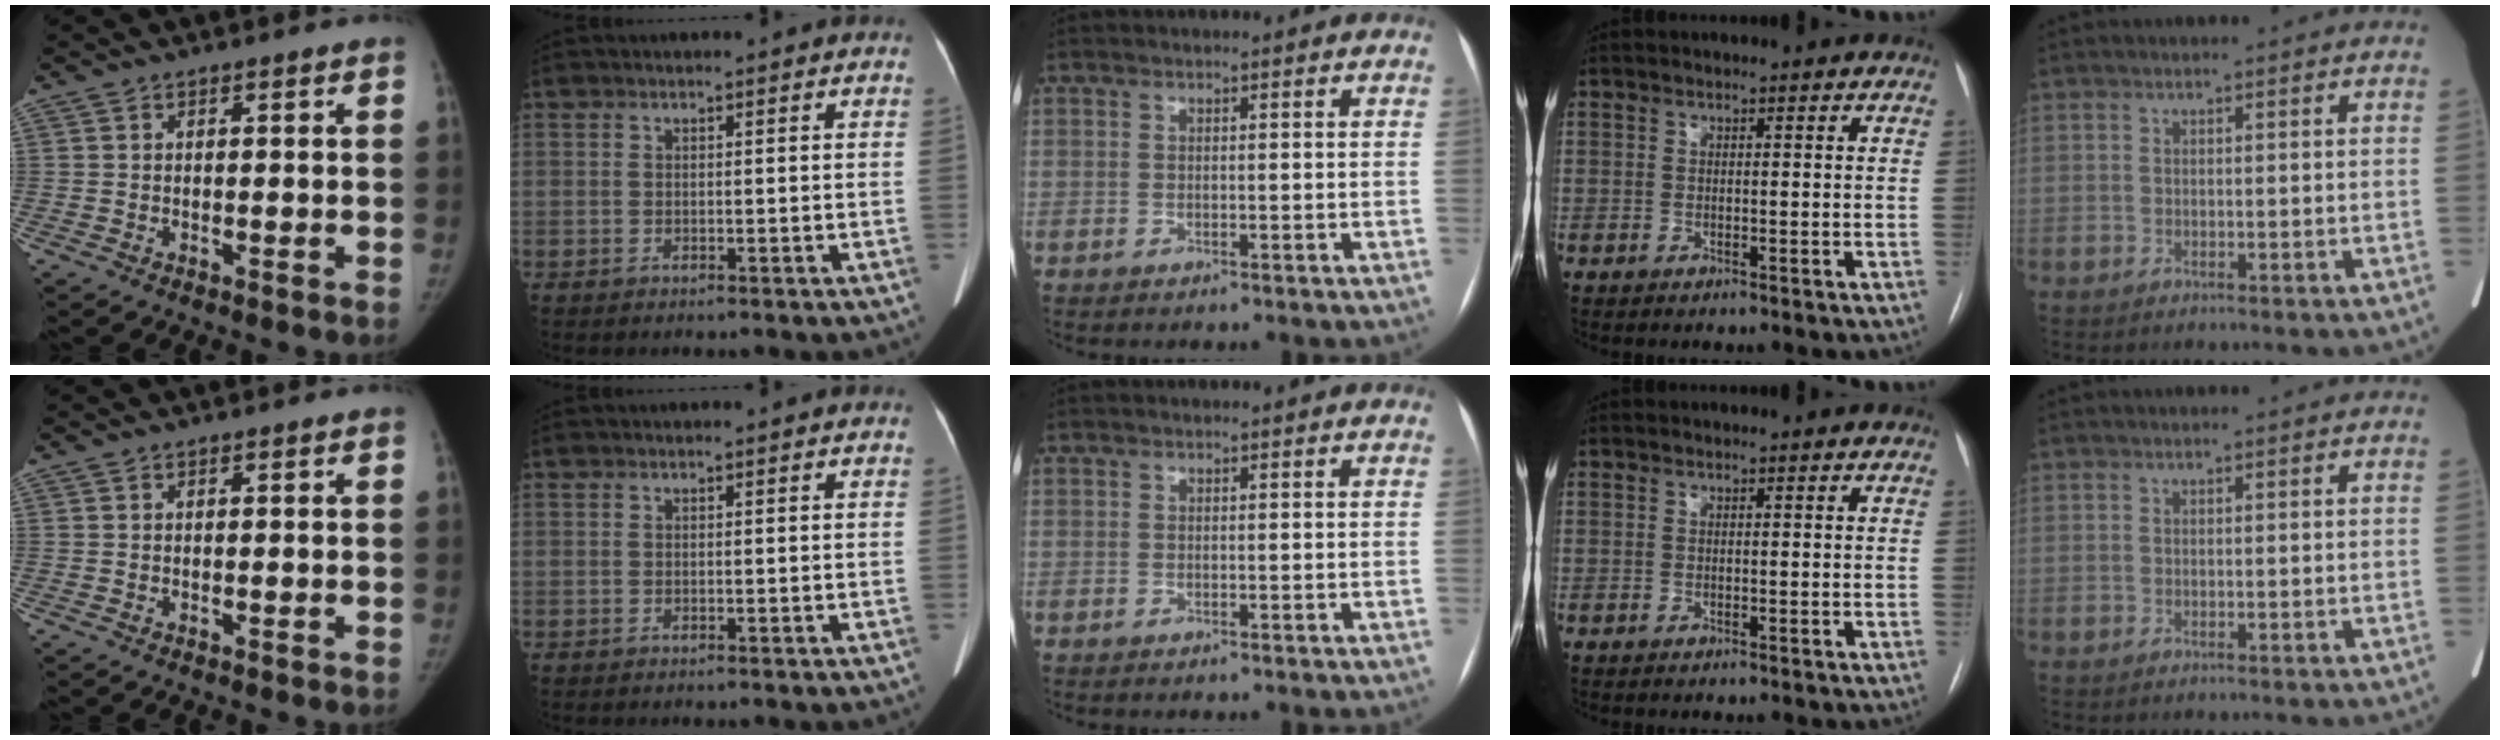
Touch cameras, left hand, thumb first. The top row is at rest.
{}